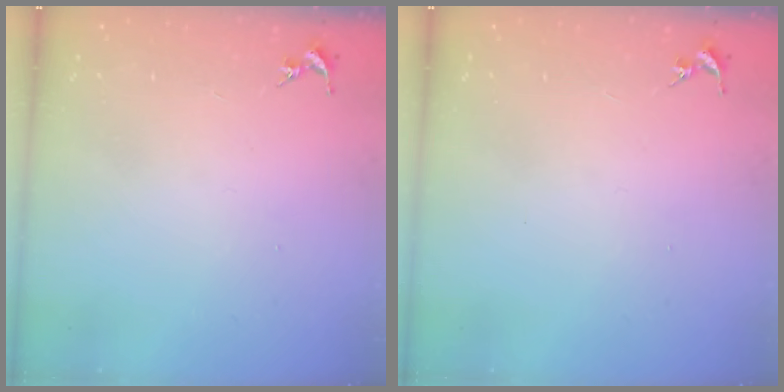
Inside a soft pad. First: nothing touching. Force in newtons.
{"total": 0.0}